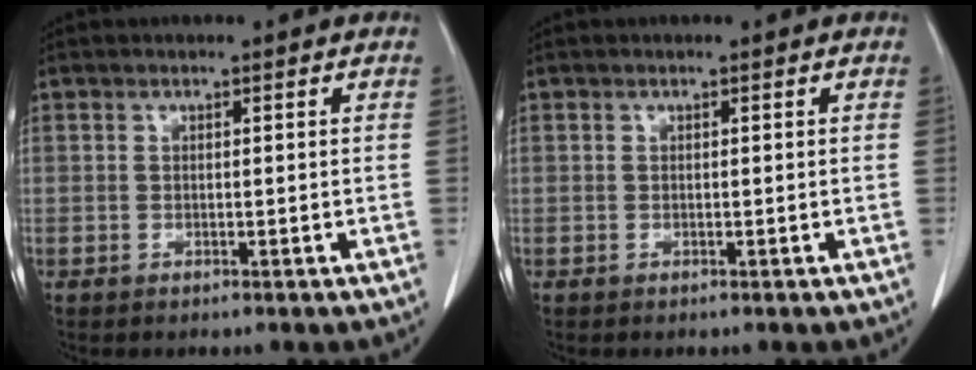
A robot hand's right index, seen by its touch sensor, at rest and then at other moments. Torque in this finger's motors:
{"motor_torque": [0.00, 0.00, 0.00, 0.00]}